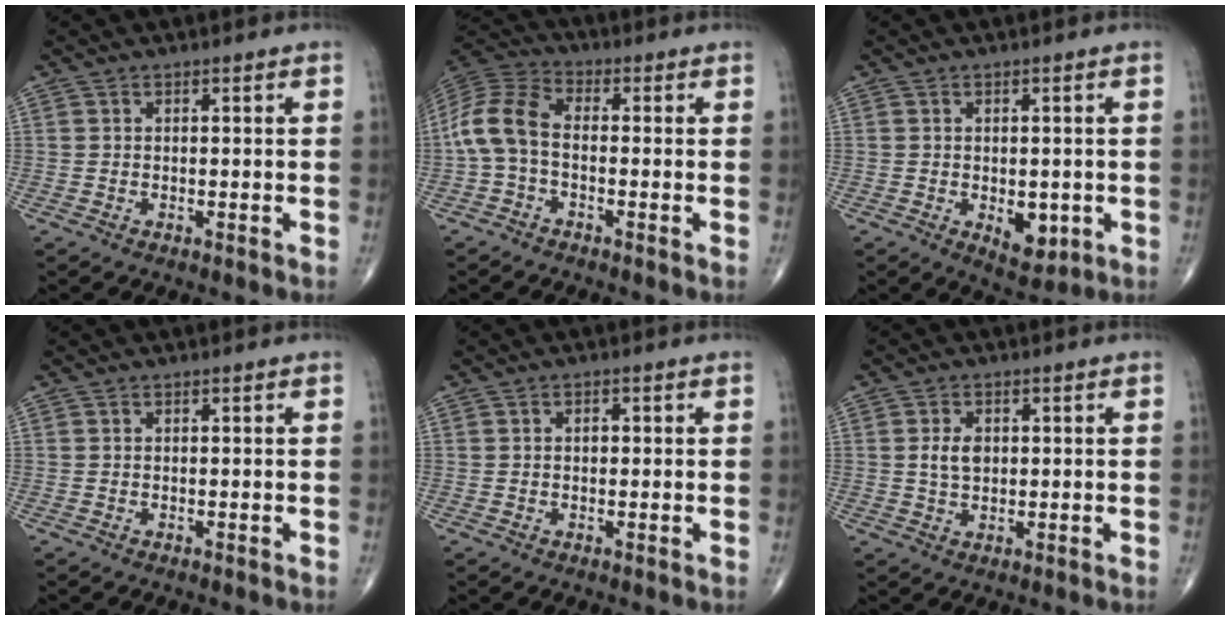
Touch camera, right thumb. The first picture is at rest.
{"total": 9.5, "force": [-1.5, 5.5, 7.5], "torque": [-0.159, 0.030, -0.043]}
{"total": 5.8, "force": [-1.3, 3.3, 4.6], "torque": [-0.045, -0.007, -0.008]}
{"total": 0.0}
{"total": 1.5, "force": [0.2, 1.0, 1.1], "torque": [-0.016, 0.005, 0.002]}
{"total": 4.0, "force": [0.5, 2.7, 2.9], "torque": [-0.046, -0.001, 0.011]}